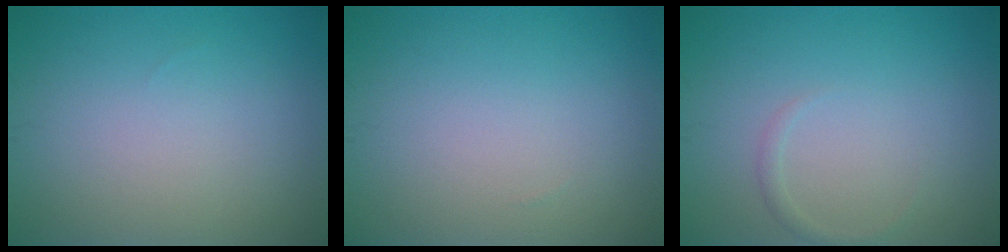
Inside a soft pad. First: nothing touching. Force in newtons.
{"total": 0.0}
{"total": 0.8, "press": 0.8, "slide": 0.0}